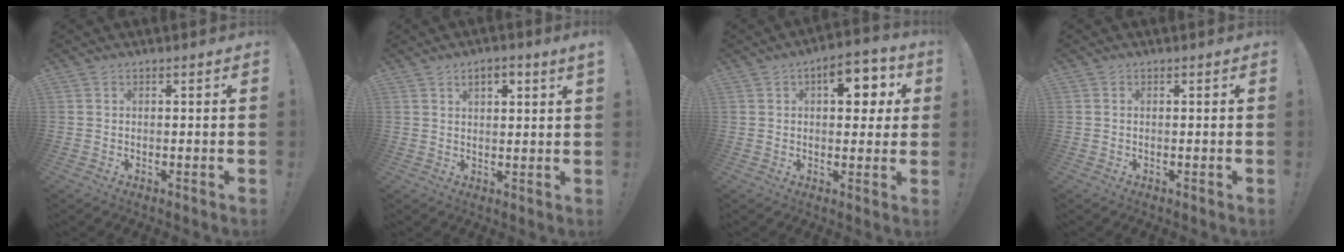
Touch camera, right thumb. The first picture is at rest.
{"total": 3.7, "force": [2.0, 1.1, 3.0], "torque": [-0.053, -0.004, 0.033]}
{"total": 9.8, "force": [3.4, 5.4, 7.4], "torque": [-0.082, -0.003, 0.051]}
{"total": 0.0}